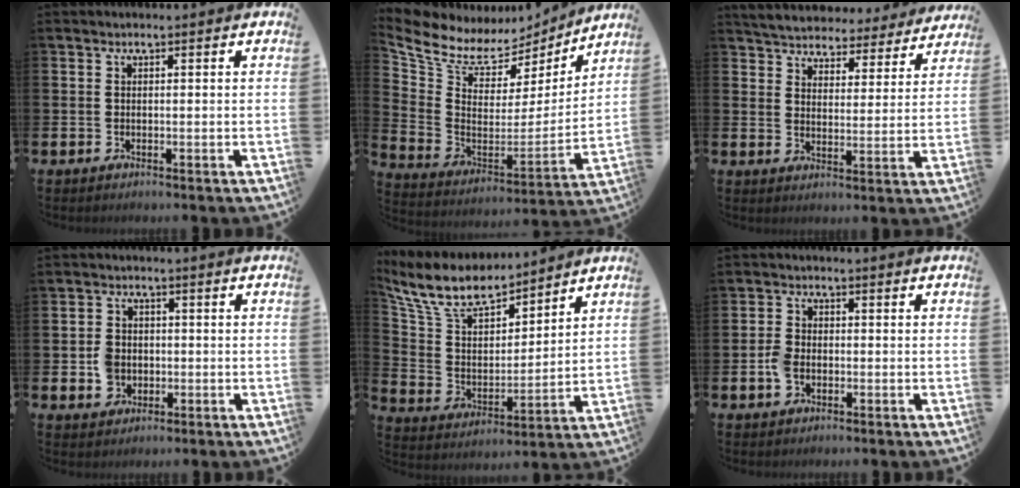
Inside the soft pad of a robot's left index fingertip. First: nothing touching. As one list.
[{"total": 8.9, "force": [7.6, 4.0, 2.2], "torque": [-0.096, -0.050, 0.135]}, {"total": 5.2, "force": [5.1, 1.0, 0.2], "torque": [-0.039, -0.036, 0.088]}, {"total": 3.7, "force": [-0.5, 3.3, 1.6], "torque": [-0.029, 0.009, -0.014]}, {"total": 10.8, "force": [9.5, 3.6, 3.6], "torque": [-0.126, -0.053, 0.171]}, {"total": 3.0, "force": [-0.8, 2.2, 1.9], "torque": [-0.034, 0.006, -0.014]}]